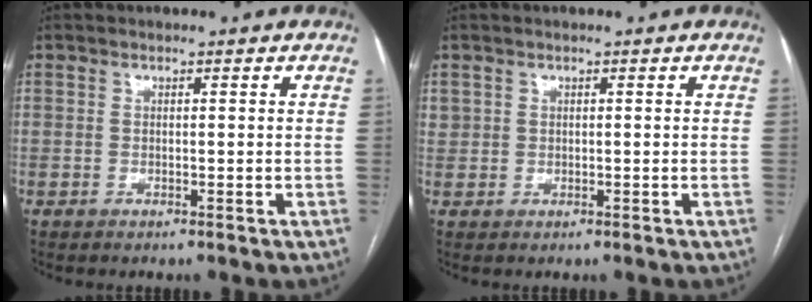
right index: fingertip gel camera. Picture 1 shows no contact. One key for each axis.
{"total": 1.2, "fx": 0.5, "fy": 1.1, "fz": 0.1, "tx": 0.008, "ty": 0.009, "tz": 0.008}